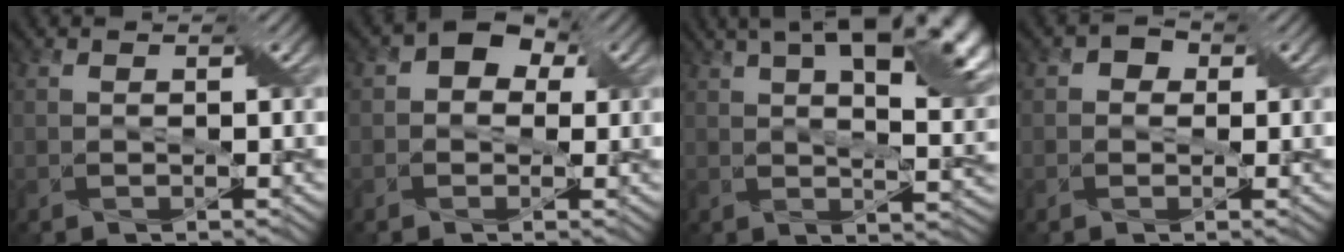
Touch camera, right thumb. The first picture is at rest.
{"total": 5.0, "force": [1.3, 4.0, 2.7], "torque": [-0.041, 0.013, -0.004]}
{"total": 15.1, "force": [6.6, 6.3, 12.1], "torque": [-0.173, 0.017, 0.087]}
{"total": 2.1, "force": [0.2, 2.0, 0.6], "torque": [-0.011, 0.004, -0.004]}